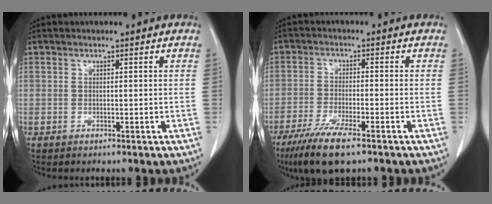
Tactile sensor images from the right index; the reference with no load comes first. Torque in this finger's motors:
{"motor_torque": [0.77, -0.82, 0.37, 0.13]}